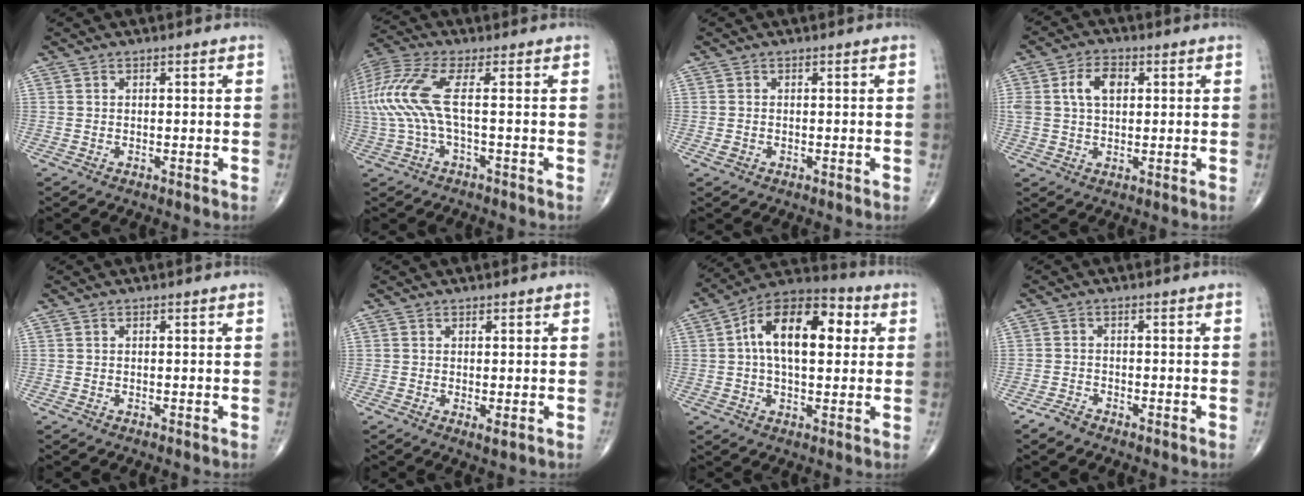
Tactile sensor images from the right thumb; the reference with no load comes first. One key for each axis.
{"total": 10.8, "fx": 0.4, "fy": 2.8, "fz": 10.5, "tx": -0.283, "ty": 0.027, "tz": 0.004}
{"total": 0.8, "fx": -0.2, "fy": 0.7, "fz": 0.5, "tx": -0.012, "ty": 0.001, "tz": -0.001}
{"total": 6.6, "fx": 1.7, "fy": 4.0, "fz": 4.9, "tx": -0.090, "ty": 0.008, "tz": 0.032}
{"total": 0.0}
{"total": 1.4, "fx": -0.1, "fy": 0.3, "fz": 1.4, "tx": -0.026, "ty": -0.008, "tz": 0.001}
{"total": 16.6, "fx": 3.1, "fy": 8.9, "fz": 13.7, "tx": -0.208, "ty": 0.029, "tz": 0.040}
{"total": 2.0, "fx": -1.7, "fy": 0.8, "fz": 0.6, "tx": -0.020, "ty": 0.005, "tz": -0.031}